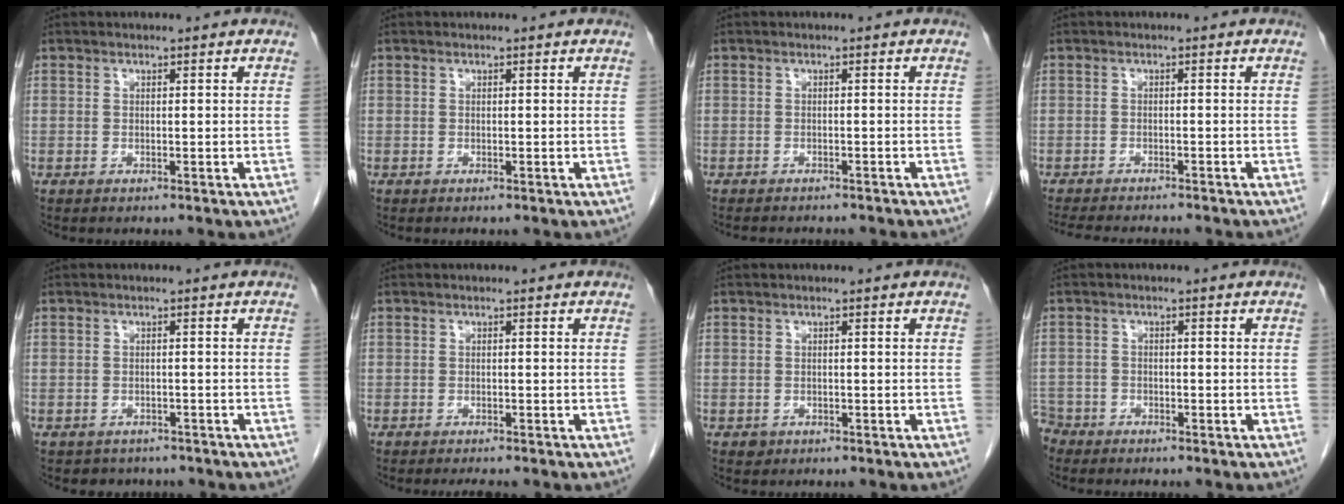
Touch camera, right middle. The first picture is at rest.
{"total": 0.0}
{"total": 7.1, "force": [-6.3, 1.6, 2.8], "torque": [-0.032, -0.005, -0.073]}
{"total": 10.5, "force": [-9.4, 1.4, 4.4], "torque": [-0.061, -0.016, -0.126]}
{"total": 3.8, "force": [-3.2, 2.1, 0.3], "torque": [-0.010, 0.007, -0.038]}
{"total": 2.2, "force": [-1.9, 0.2, 1.0], "torque": [-0.013, -0.003, -0.023]}
{"total": 0.8, "force": [-0.4, 0.7, 0.1], "torque": [-0.002, 0.002, -0.005]}
{"total": 3.4, "force": [-3.1, 1.4, -0.3], "torque": [0.005, -0.001, -0.062]}